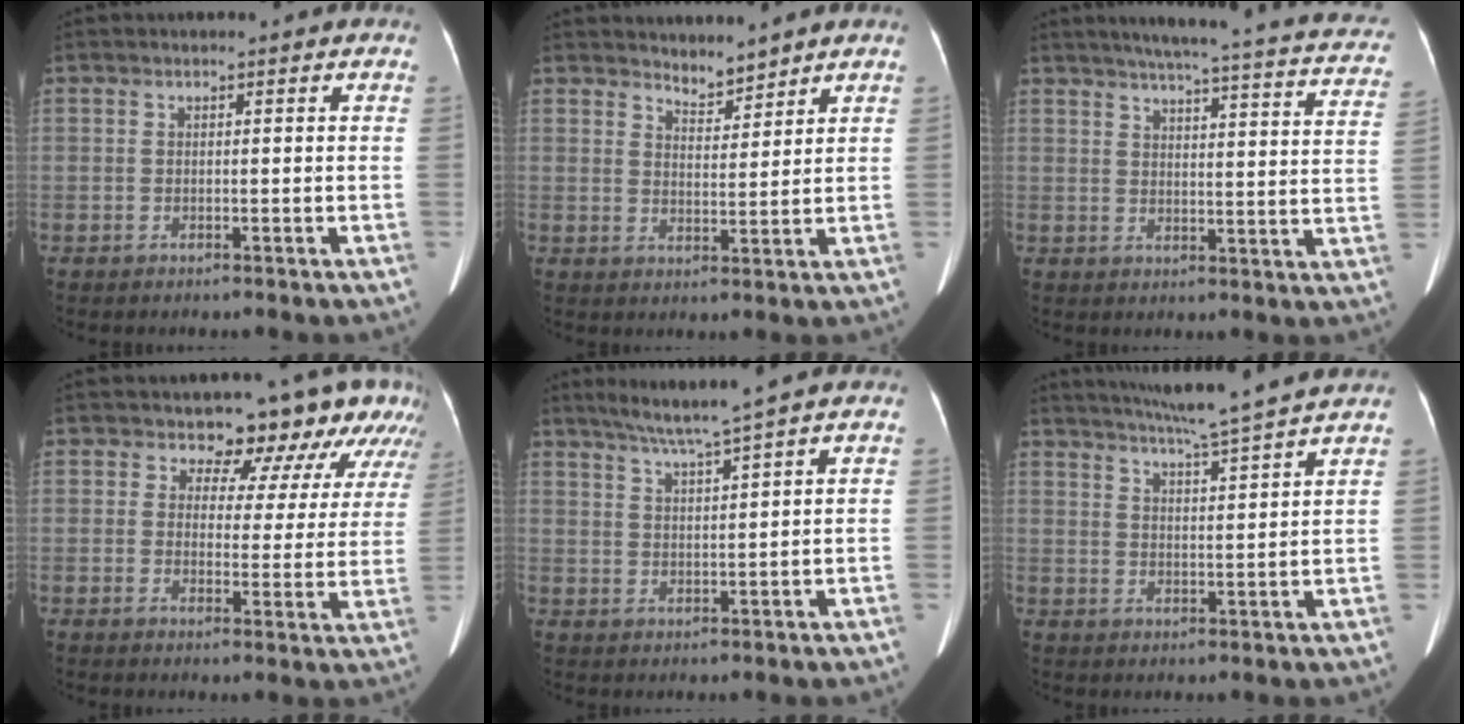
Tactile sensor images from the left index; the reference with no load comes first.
{"total": 3.3, "force": [3.2, 0.6, 0.3], "torque": [-0.008, 0.001, 0.057]}
{"total": 26.4, "force": [23.2, 2.2, 12.5], "torque": [-0.167, -0.037, 0.260]}
{"total": 12.2, "force": [9.8, 5.2, 5.0], "torque": [-0.039, -0.004, 0.085]}
{"total": 6.1, "force": [4.8, -1.7, 3.4], "torque": [-0.061, -0.004, 0.088]}
{"total": 11.8, "force": [10.5, -1.7, 5.2], "torque": [-0.089, -0.004, 0.148]}